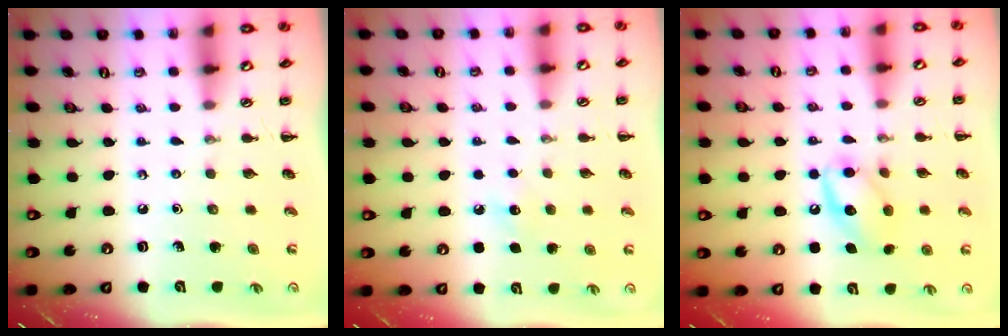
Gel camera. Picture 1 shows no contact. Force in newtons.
{"total": 5.9, "press": 5.8, "slide": 1.4}
{"total": 12.8, "press": 12.8, "slide": 1.2}